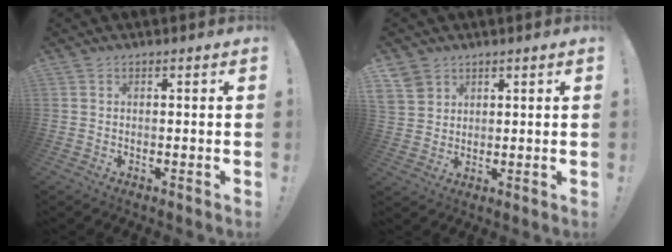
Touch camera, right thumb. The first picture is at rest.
{"total": 4.9, "force": [3.3, 3.5, 0.9], "torque": [-0.020, -0.019, 0.067]}